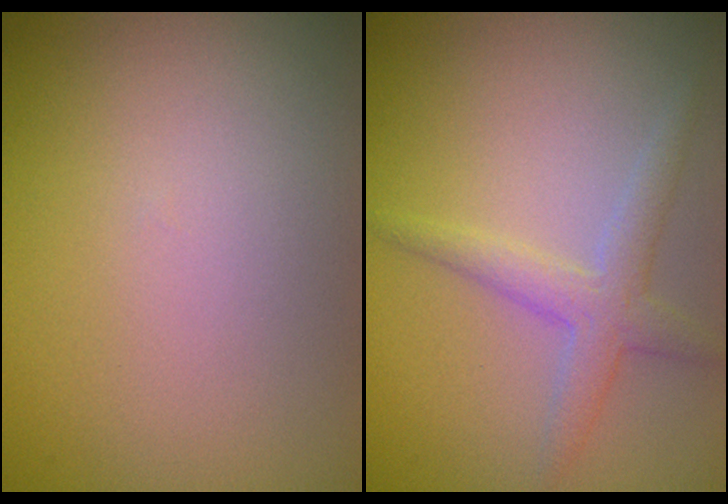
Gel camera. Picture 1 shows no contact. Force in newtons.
{"total": 2.7, "press": 2.7, "slide": 0.2}